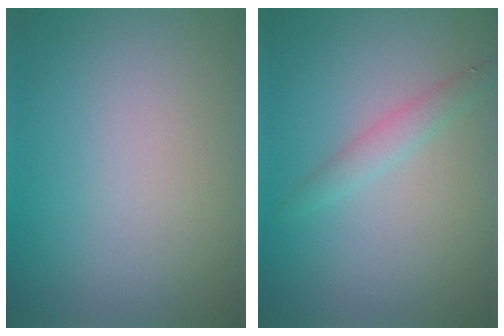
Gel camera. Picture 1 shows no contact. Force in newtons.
{"total": 1.6, "press": 1.6, "slide": 0.0}